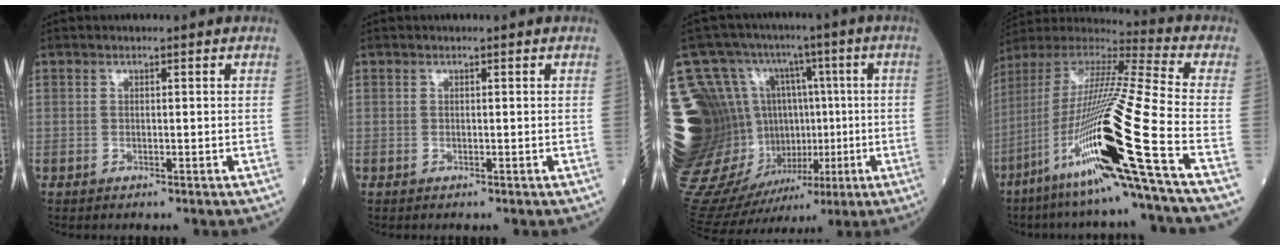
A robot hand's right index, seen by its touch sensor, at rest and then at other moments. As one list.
[{"total": 0.0}, {"total": 36.6, "force": [-0.2, 28.1, 23.4], "torque": [-0.576, 0.096, 0.019]}, {"total": 25.4, "force": [-10.7, -1.5, 23.0], "torque": [-0.441, -0.043, -0.201]}]